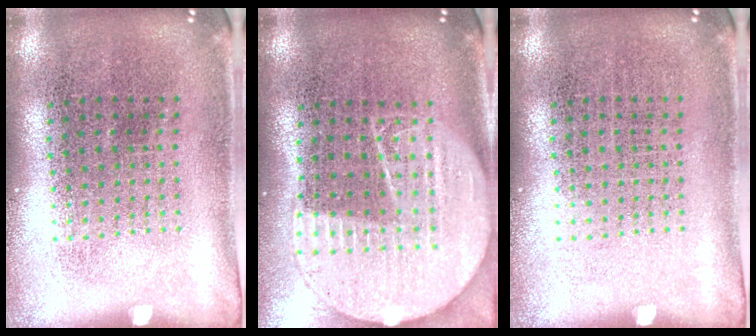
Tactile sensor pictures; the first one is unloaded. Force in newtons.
{"total": 2.1, "press": 1.8, "slide": 1.1}
{"total": 0.0}